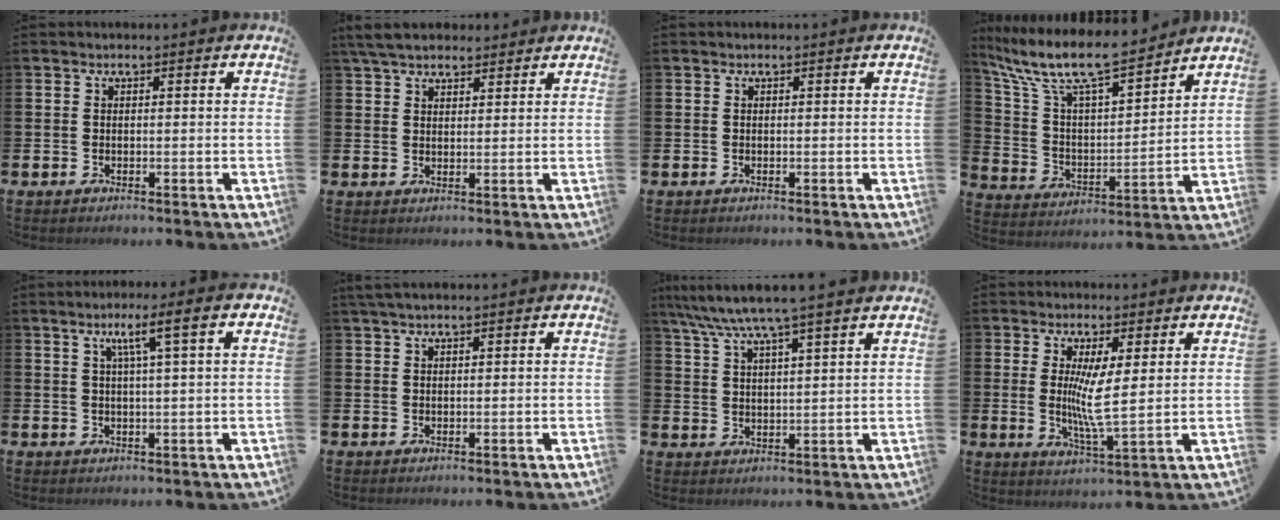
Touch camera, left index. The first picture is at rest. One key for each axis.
{"total": 5.2, "fx": 4.6, "fy": 1.7, "fz": 1.7, "tx": -0.047, "ty": -0.009, "tz": 0.086}
{"total": 0.0}
{"total": 11.2, "fx": 9.9, "fy": 2.1, "fz": 4.8, "tx": -0.142, "ty": -0.058, "tz": 0.172}
{"total": 4.6, "fx": 1.7, "fy": 0.1, "fz": 4.2, "tx": -0.085, "ty": 0.002, "tz": 0.024}
{"total": 1.7, "fx": 1.4, "fy": 0.2, "fz": 0.9, "tx": -0.019, "ty": 0.003, "tz": 0.026}
{"total": 6.9, "fx": 6.2, "fy": -0.1, "fz": 3.1, "tx": -0.084, "ty": -0.025, "tz": 0.111}
{"total": 5.7, "fx": 2.1, "fy": 0.8, "fz": 5.2, "tx": -0.087, "ty": -0.022, "tz": 0.031}